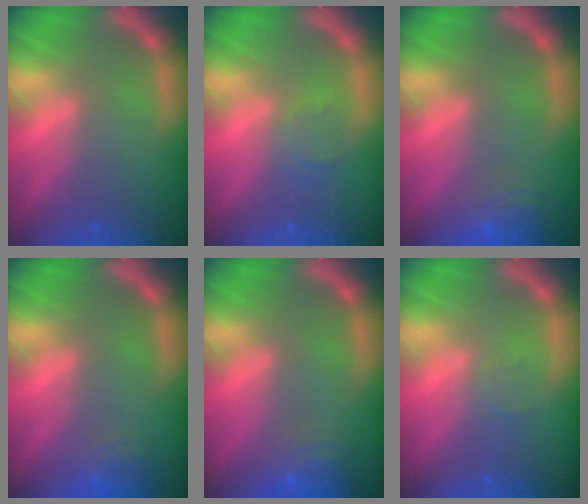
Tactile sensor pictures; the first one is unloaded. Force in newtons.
{"total": 1.9}
{"total": 4.5}
{"total": 3.0}
{"total": 5.6}
{"total": 1.0}